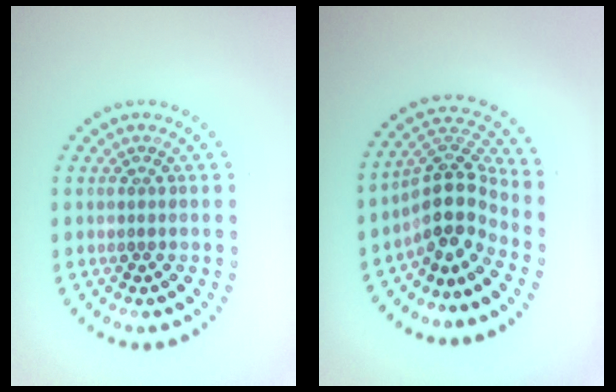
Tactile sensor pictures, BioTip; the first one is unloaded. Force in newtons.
{"total": 4.5, "press": 3.4, "slide": 3.0}